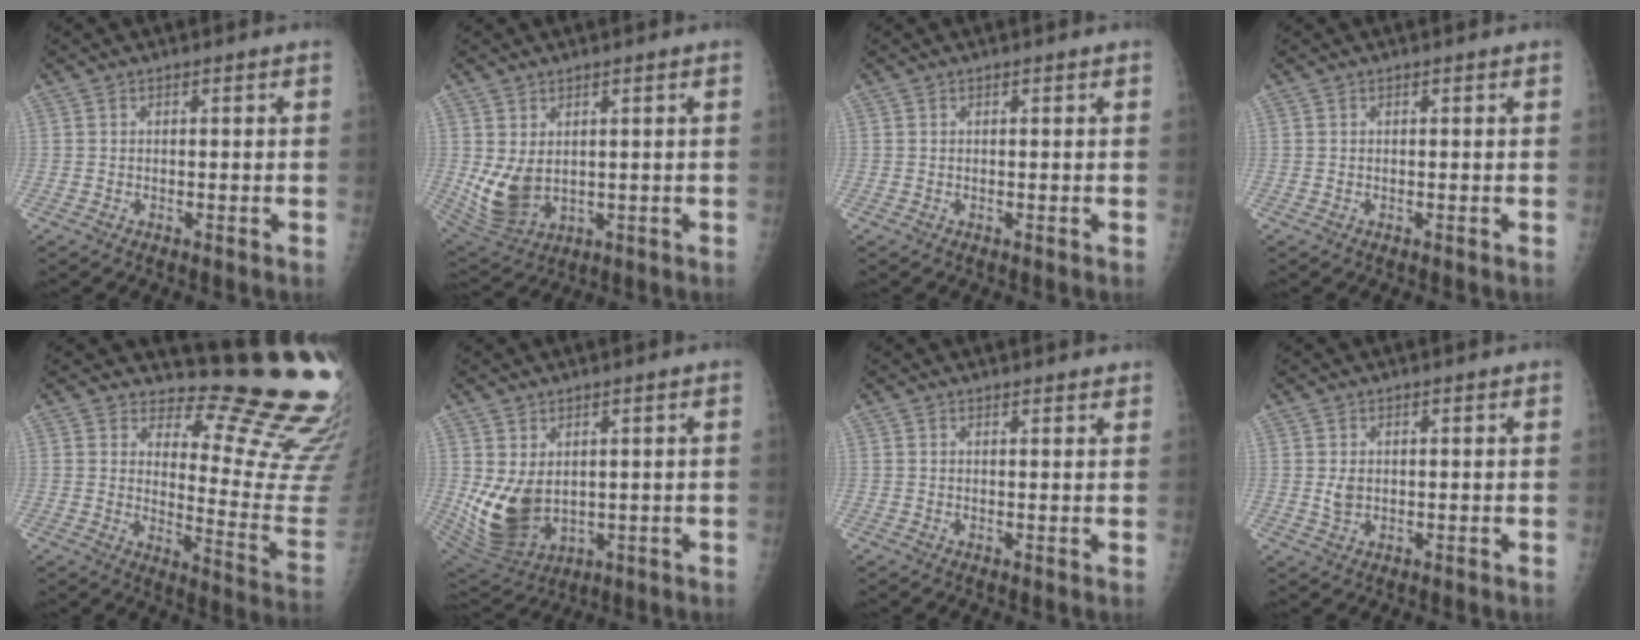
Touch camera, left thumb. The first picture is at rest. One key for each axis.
{"total": 7.9, "fx": 1.1, "fy": 5.3, "fz": 5.8, "tx": -0.106, "ty": -0.020, "tz": 0.043}
{"total": 0.0}
{"total": 0.0}
{"total": 18.5, "fx": 16.3, "fy": 3.9, "fz": 7.8, "tx": -0.057, "ty": -0.190, "tz": 0.192}
{"total": 10.7, "fx": 1.1, "fy": 7.3, "fz": 7.8, "tx": -0.141, "ty": -0.023, "tz": 0.049}
{"total": 1.9, "fx": 1.7, "fy": 0.5, "fz": 0.5, "tx": 0.001, "ty": -0.006, "tz": 0.020}
{"total": 2.1, "fx": 0.5, "fy": 1.5, "fz": 1.4, "tx": -0.021, "ty": -0.006, "tz": 0.014}